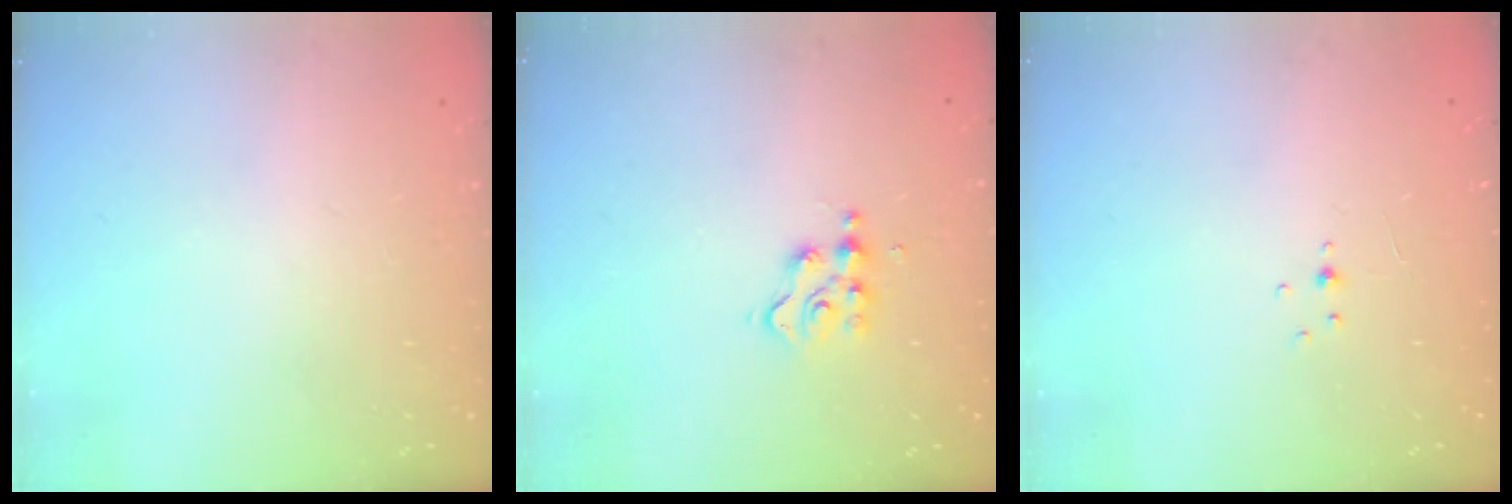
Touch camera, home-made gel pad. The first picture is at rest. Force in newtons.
{"total": 3.4, "press": 3.4, "slide": 0.2}
{"total": 2.9, "press": 2.8, "slide": 0.9}